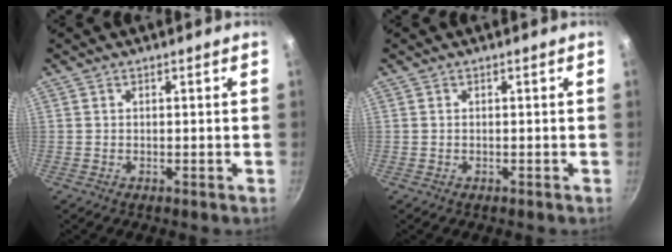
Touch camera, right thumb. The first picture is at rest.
{"total": 0.0}